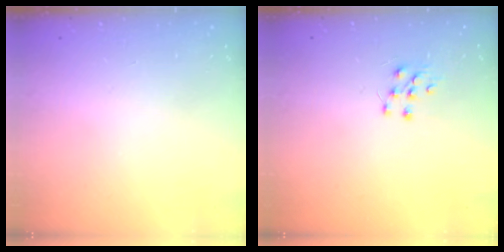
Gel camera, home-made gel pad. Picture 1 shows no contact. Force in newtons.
{"total": 6.3, "press": 6.3, "slide": 0.5}